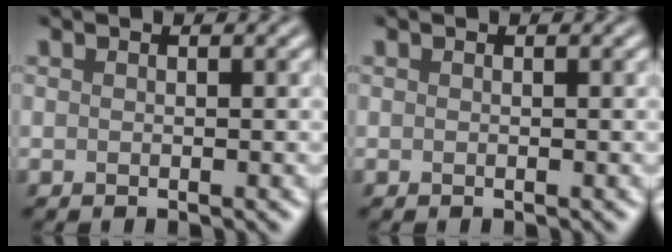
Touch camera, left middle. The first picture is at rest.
{"total": 0.0}